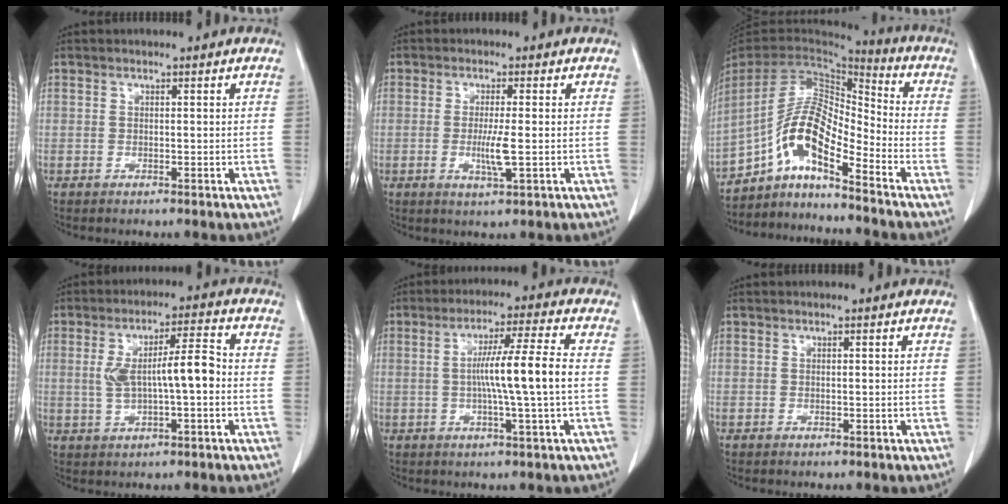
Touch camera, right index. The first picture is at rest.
{"total": 4.0, "force": [-0.6, 0.1, 4.0], "torque": [-0.078, -0.009, -0.010]}
{"total": 11.5, "force": [-7.1, 2.4, 8.8], "torque": [-0.173, 0.024, -0.128]}
{"total": 8.5, "force": [-0.3, 1.9, 8.3], "torque": [-0.153, 0.020, -0.002]}
{"total": 9.1, "force": [-0.4, -1.2, 9.0], "torque": [-0.158, 0.004, -0.006]}
{"total": 0.0}